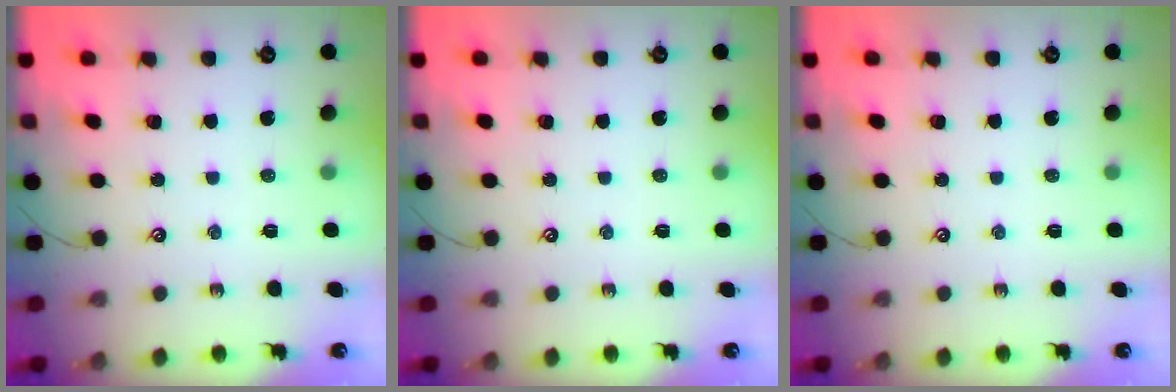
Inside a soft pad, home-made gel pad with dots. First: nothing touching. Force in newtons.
{"total": 0.0}
{"total": 0.0}